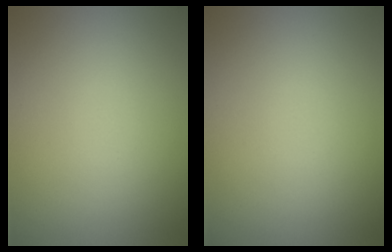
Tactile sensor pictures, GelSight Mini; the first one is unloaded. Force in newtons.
{"total": 0.0}